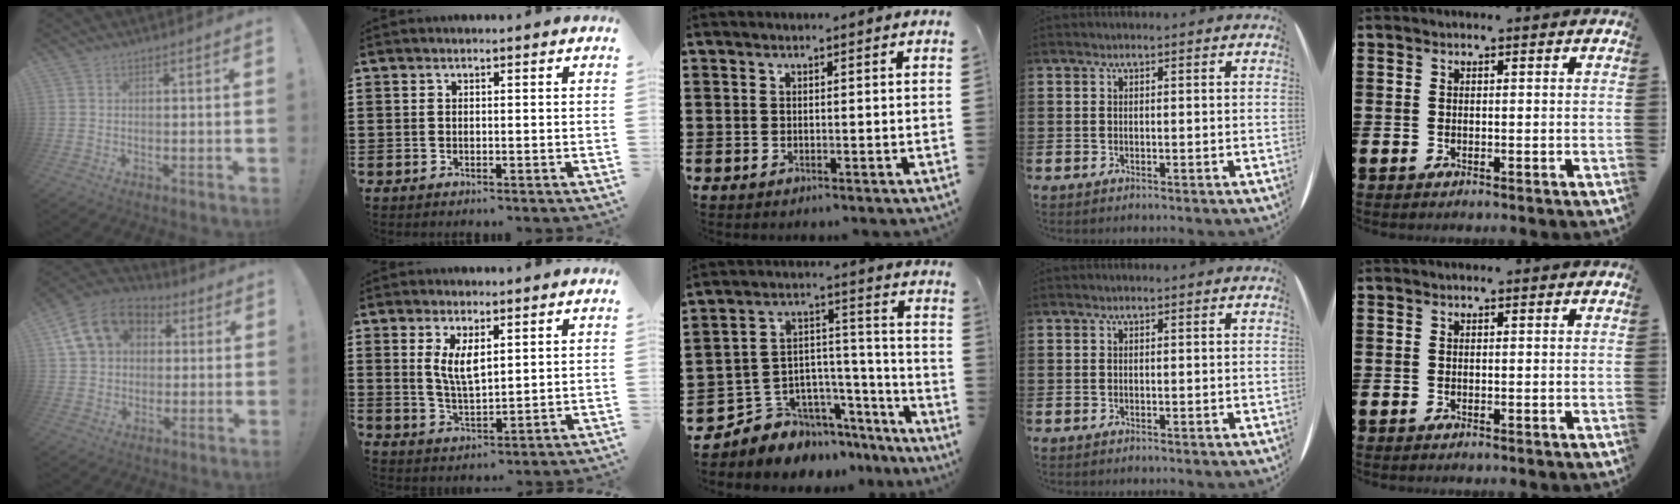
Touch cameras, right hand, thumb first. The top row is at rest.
{"thumb": {"total": 15.2, "force": [5.1, 11.8, 8.0], "torque": [-0.115, -0.003, 0.102]}, "index": {"total": 4.6, "force": [1.7, 1.6, 3.9], "torque": [-0.074, -0.001, 0.029]}, "middle": {"total": 5.7, "force": [-4.5, 3.5, -0.7], "torque": [-0.002, -0.002, -0.081]}}